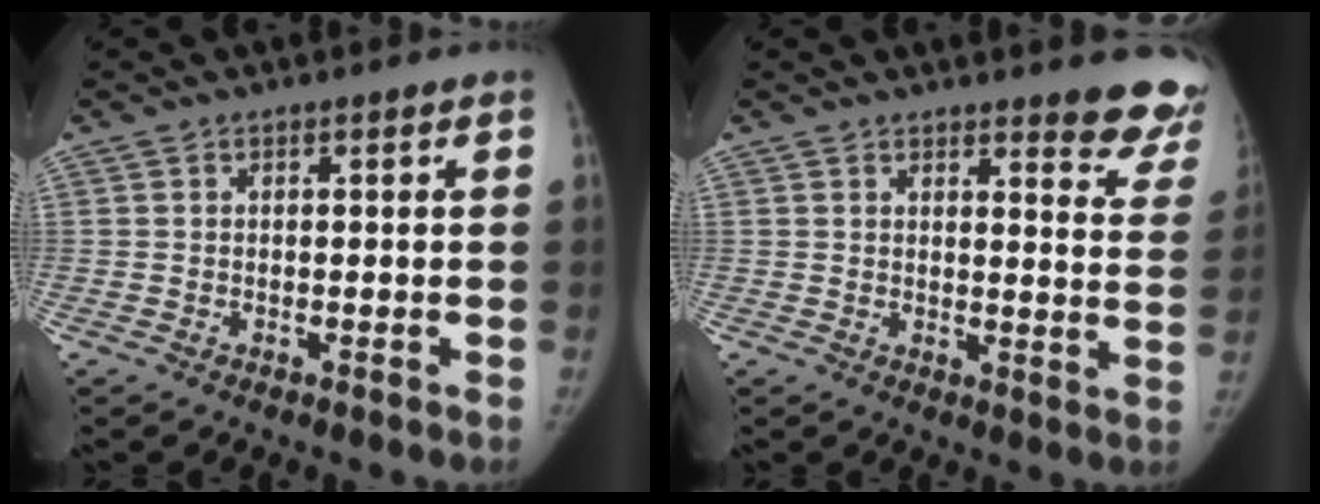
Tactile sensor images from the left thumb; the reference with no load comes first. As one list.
[{"total": 11.6, "force": [10.1, 2.7, 5.0], "torque": [-0.013, -0.073, 0.094]}]